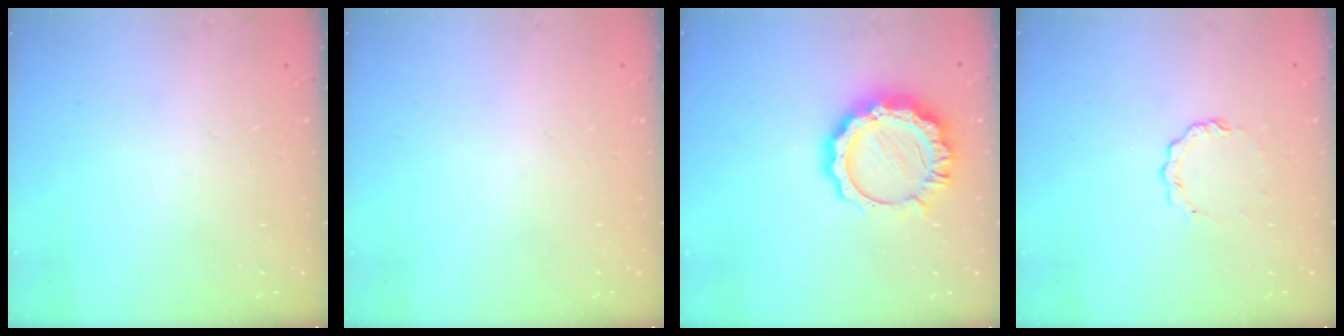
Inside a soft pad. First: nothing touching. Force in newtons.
{"total": 1.7, "press": 1.7, "slide": 0.1}
{"total": 12.7, "press": 12.7, "slide": 1.0}
{"total": 5.4, "press": 5.3, "slide": 0.4}